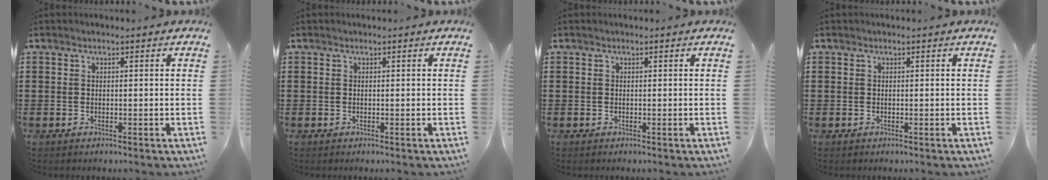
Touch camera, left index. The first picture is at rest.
{"total": 0.0}
{"total": 0.0}
{"total": 0.0}